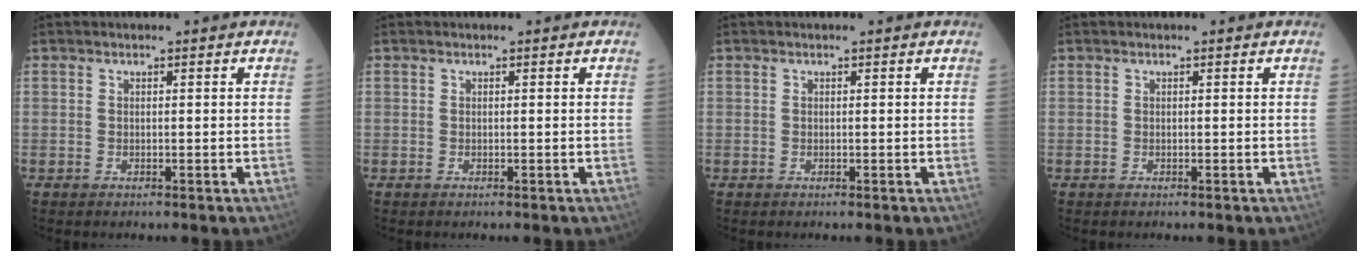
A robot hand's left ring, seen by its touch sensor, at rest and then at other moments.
{"total": 0.0}
{"total": 0.0}
{"total": 0.0}